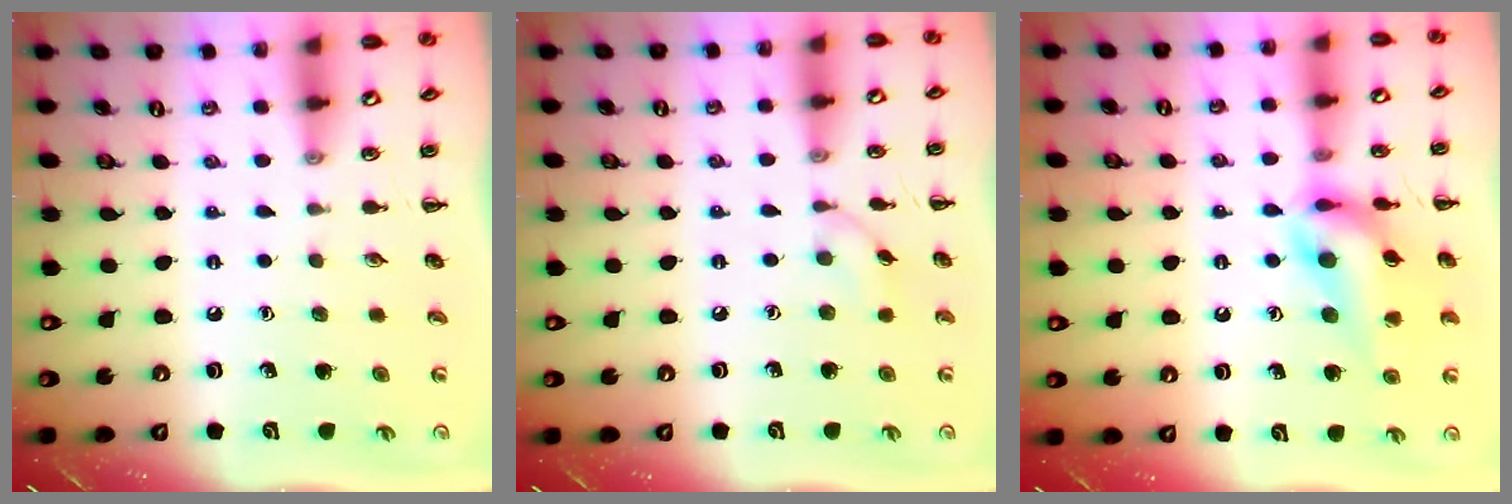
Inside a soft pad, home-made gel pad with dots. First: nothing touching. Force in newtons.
{"total": 5.8, "press": 5.8, "slide": 0.6}
{"total": 14.8, "press": 14.7, "slide": 1.9}